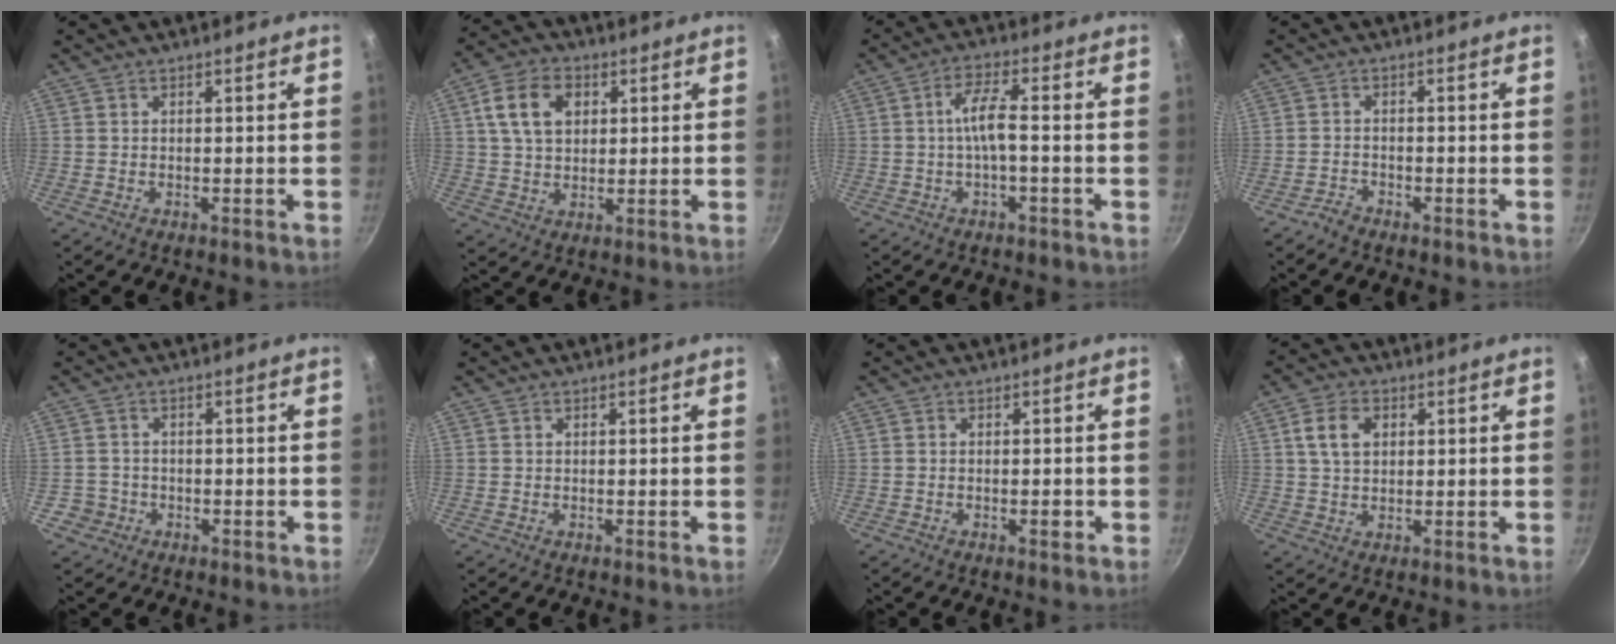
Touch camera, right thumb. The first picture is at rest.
{"total": 9.8, "force": [2.9, 6.9, 6.3], "torque": [-0.103, 0.008, 0.045]}
{"total": 5.2, "force": [-1.0, 1.0, 5.0], "torque": [-0.107, 0.022, -0.024]}
{"total": 1.8, "force": [-1.7, 0.6, 0.3], "torque": [-0.006, 0.019, -0.034]}
{"total": 3.2, "force": [-1.1, 3.0, 0.4], "torque": [0.009, 0.021, -0.016]}
{"total": 0.0}
{"total": 1.4, "force": [-0.6, 0.6, 1.2], "torque": [-0.016, 0.004, -0.010]}
{"total": 6.0, "force": [1.6, 4.2, 3.9], "torque": [-0.058, 0.006, 0.028]}